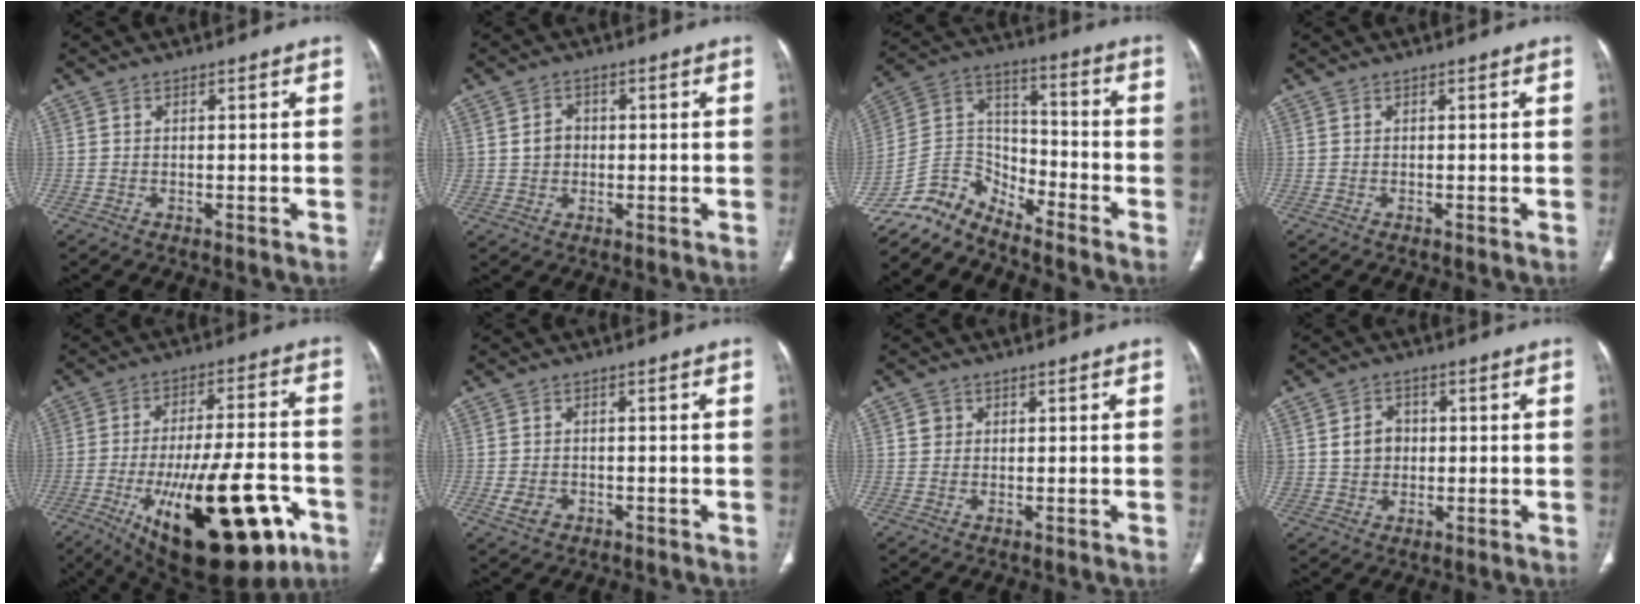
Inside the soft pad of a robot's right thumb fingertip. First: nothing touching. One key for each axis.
{"total": 3.9, "fx": 0.3, "fy": 3.4, "fz": 1.9, "tx": -0.018, "ty": 0.005, "tz": 0.008}
{"total": 10.2, "fx": -9.7, "fy": 3.0, "fz": 1.1, "tx": -0.024, "ty": 0.097, "tz": -0.200}
{"total": 0.0}
{"total": 27.7, "fx": -11.4, "fy": 10.8, "fz": 22.8, "tx": -0.332, "ty": 0.031, "tz": -0.157}
{"total": 3.0, "fx": -1.1, "fy": 2.2, "fz": 1.6, "tx": -0.027, "ty": 0.002, "tz": -0.016}
{"total": 1.7, "fx": 0.5, "fy": 1.6, "fz": 0.4, "tx": 0.003, "ty": 0.000, "tz": 0.005}
{"total": 5.7, "fx": 0.8, "fy": 4.8, "fz": 2.9, "tx": -0.025, "ty": 0.000, "tz": 0.016}